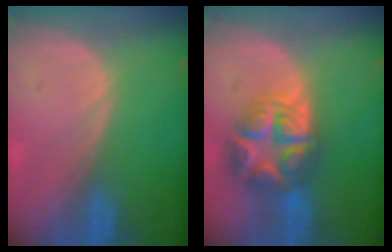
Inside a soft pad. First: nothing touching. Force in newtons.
{"total": 8.6, "press": 8.5, "slide": 0.7}